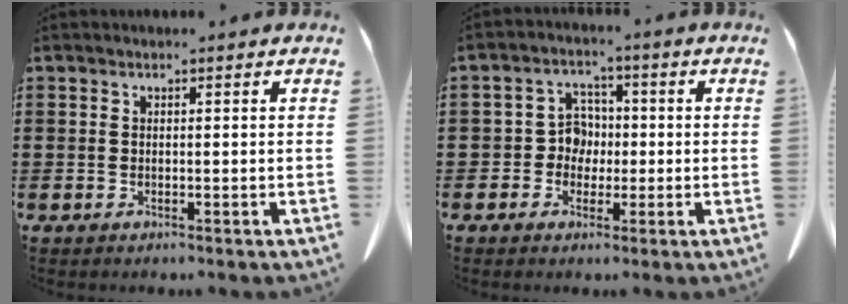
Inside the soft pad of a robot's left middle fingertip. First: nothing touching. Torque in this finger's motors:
{"motor_torque": [0.07, 0.12, 0.06, 0.01]}